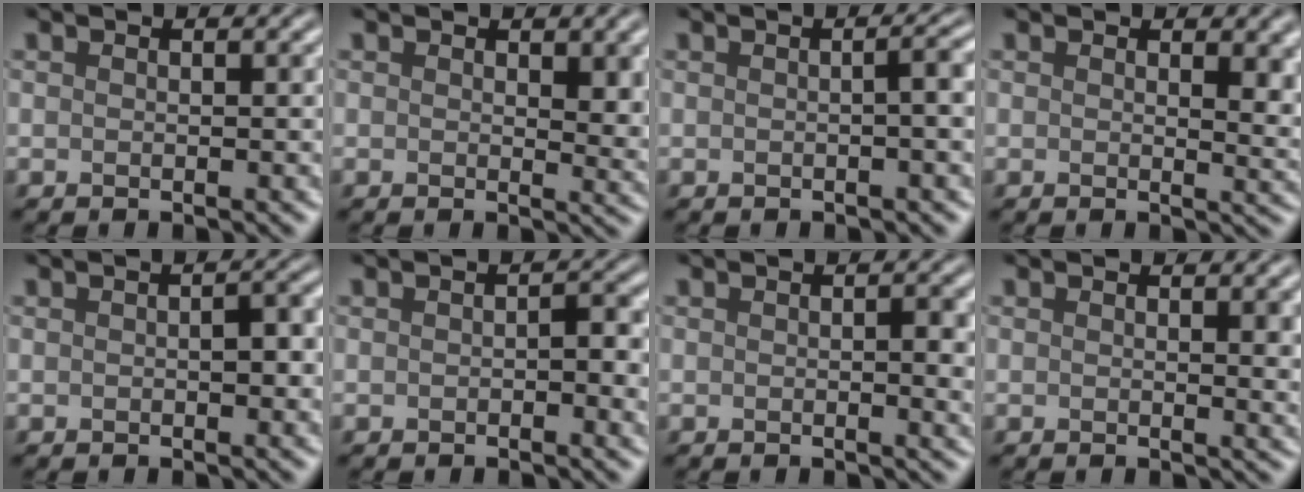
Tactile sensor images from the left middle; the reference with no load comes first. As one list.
[{"total": 2.6, "force": [0.8, 1.0, 2.2], "torque": [-0.024, -0.006, 0.014]}, {"total": 2.8, "force": [0.1, 0.8, 2.7], "torque": [-0.027, 0.011, -0.002]}, {"total": 3.1, "force": [1.1, 1.3, 2.6], "torque": [-0.026, -0.005, 0.017]}, {"total": 2.6, "force": [0.0, 0.9, 2.5], "torque": [-0.034, 0.003, -0.001]}, {"total": 2.4, "force": [-0.2, 0.8, 2.2], "torque": [-0.029, 0.001, -0.005]}, {"total": 2.4, "force": [0.1, 0.5, 2.3], "torque": [-0.031, -0.002, 0.000]}, {"total": 2.9, "force": [0.6, 0.8, 2.7], "torque": [-0.024, 0.001, 0.006]}]